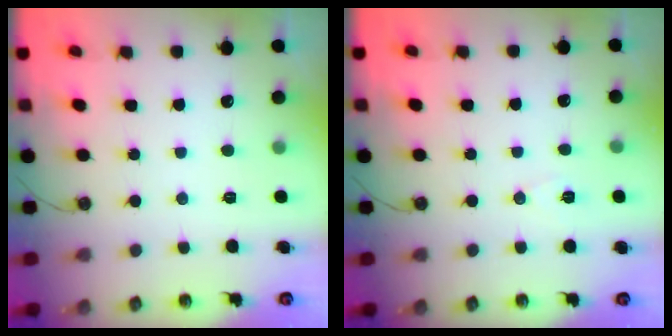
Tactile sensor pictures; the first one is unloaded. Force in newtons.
{"total": 6.2, "press": 4.3, "slide": 4.5}